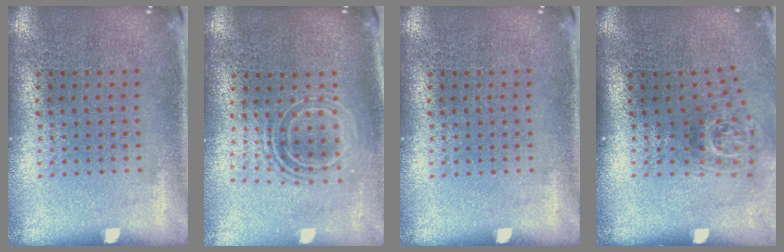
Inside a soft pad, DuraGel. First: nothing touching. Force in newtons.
{"total": 1.6, "press": 1.3, "slide": 0.9}
{"total": 0.0}
{"total": 1.8, "press": 1.2, "slide": 1.3}